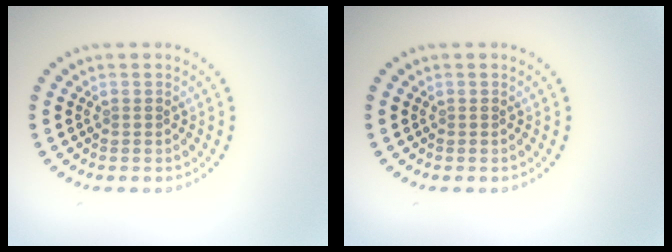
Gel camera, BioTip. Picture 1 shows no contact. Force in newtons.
{"total": 0.0}